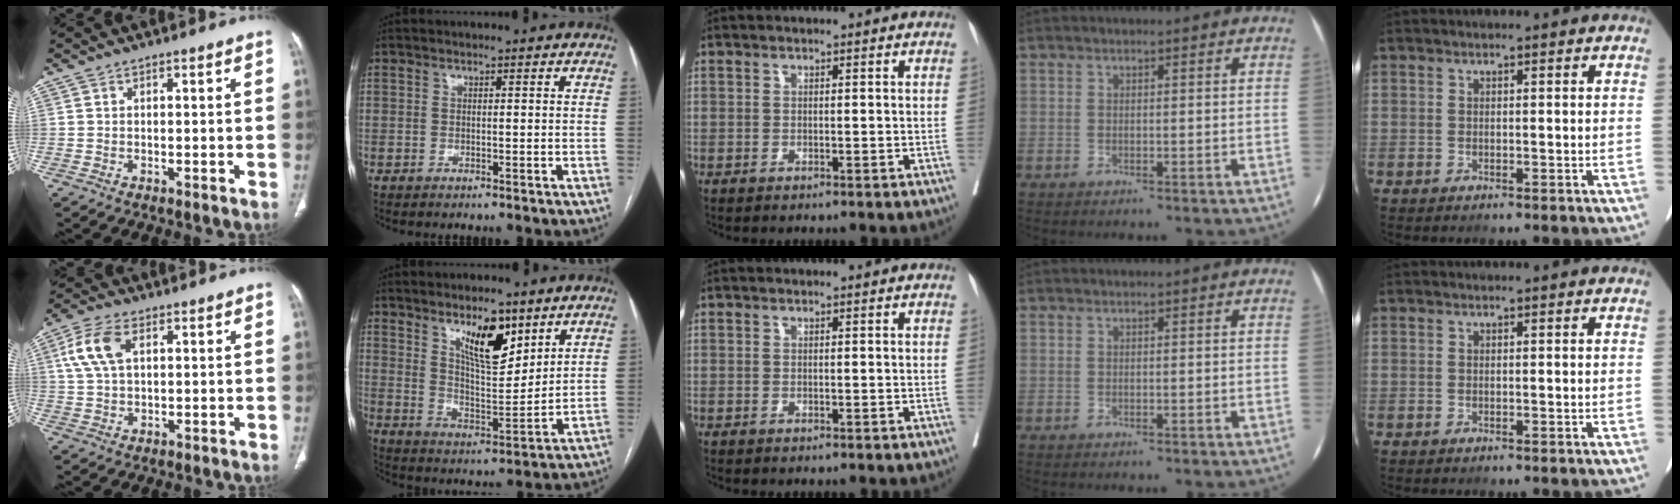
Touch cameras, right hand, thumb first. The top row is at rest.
{"thumb": {"total": 8.2, "force": [2.6, 4.5, 6.3], "torque": [-0.136, 0.009, 0.052]}, "index": {"total": 10.1, "force": [6.2, 3.2, 7.4], "torque": [-0.127, -0.006, 0.115]}}